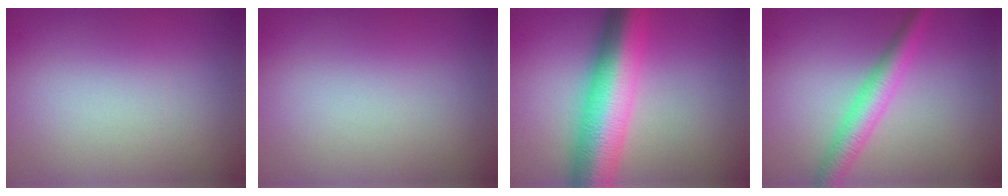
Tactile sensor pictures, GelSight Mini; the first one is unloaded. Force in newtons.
{"total": 0.0}
{"total": 9.3, "press": 9.3, "slide": 0.3}
{"total": 3.6, "press": 3.6, "slide": 0.1}